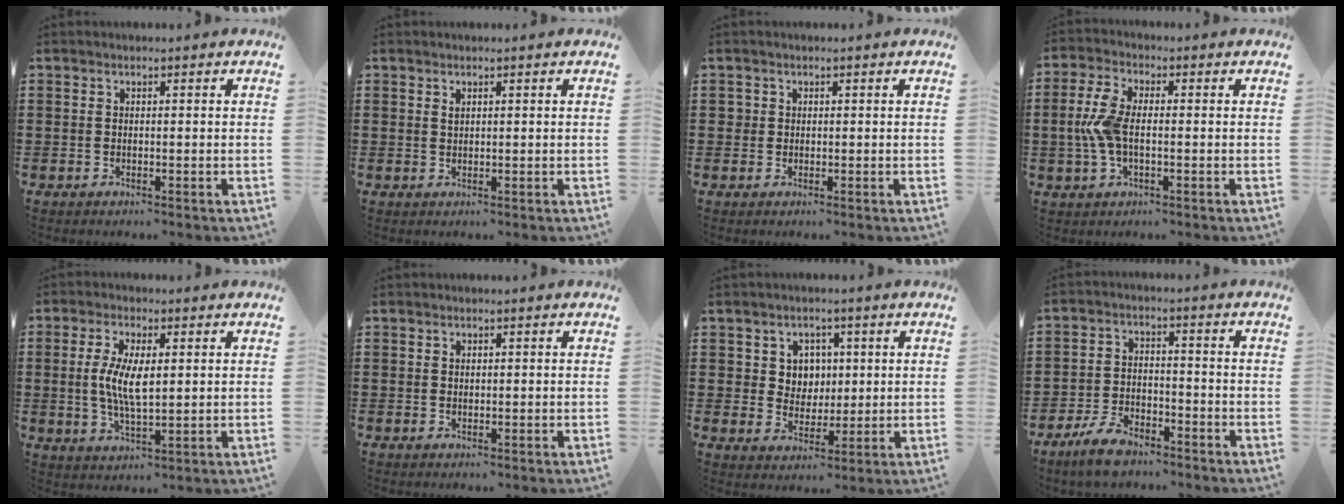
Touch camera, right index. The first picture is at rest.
{"total": 0.8, "force": [0.5, 0.4, 0.5], "torque": [-0.011, 0.002, 0.009]}
{"total": 1.1, "force": [0.3, 1.1, 0.2], "torque": [-0.006, 0.005, 0.006]}
{"total": 6.6, "force": [-0.4, 3.2, 5.8], "torque": [-0.148, -0.006, -0.018]}
{"total": 6.9, "force": [0.7, 2.7, 6.3], "torque": [-0.129, 0.007, 0.010]}
{"total": 0.7, "force": [0.4, 0.5, 0.2], "torque": [-0.004, 0.004, 0.008]}
{"total": 4.7, "force": [1.6, 4.3, 1.0], "torque": [-0.032, 0.013, 0.027]}
{"total": 5.3, "force": [-4.2, 2.1, 2.5], "torque": [-0.060, 0.011, -0.084]}